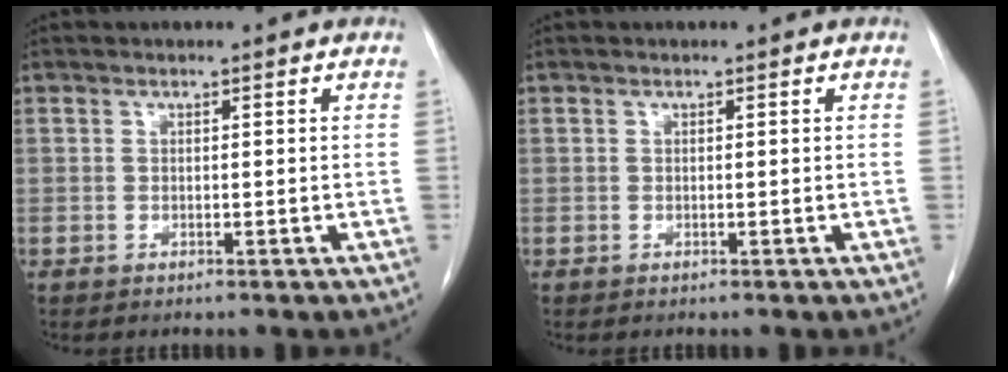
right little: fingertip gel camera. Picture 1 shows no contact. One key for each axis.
{"total": 0.0}